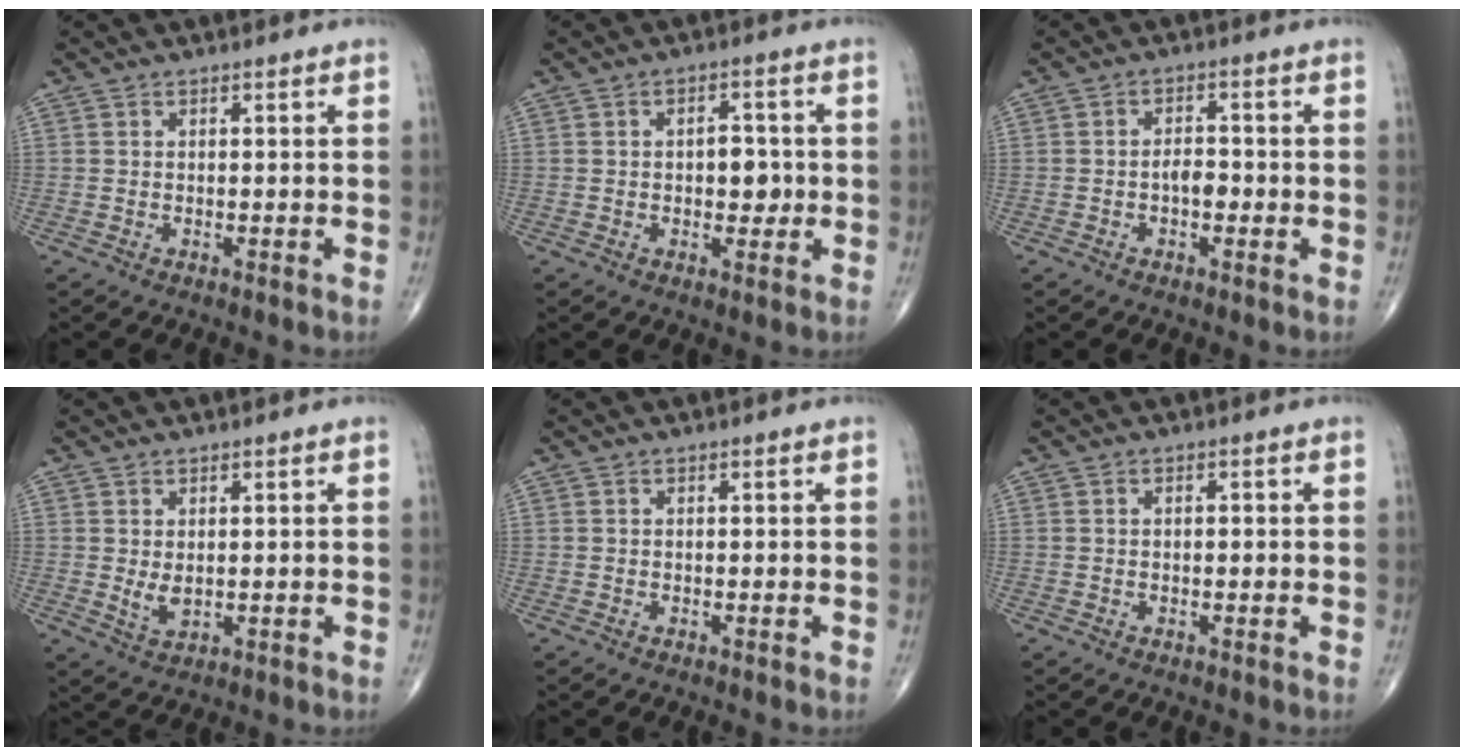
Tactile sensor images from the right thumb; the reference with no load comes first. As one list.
[{"total": 4.9, "force": [-0.1, 2.9, 3.9], "torque": [-0.032, 0.004, -0.003]}, {"total": 3.3, "force": [-0.8, 1.8, 2.6], "torque": [-0.030, 0.011, -0.016]}, {"total": 2.8, "force": [0.4, 1.6, 2.3], "torque": [-0.038, -0.009, 0.015]}, {"total": 0.0}, {"total": 0.9, "force": [0.0, 0.4, 0.8], "torque": [-0.009, 0.002, 0.000]}]